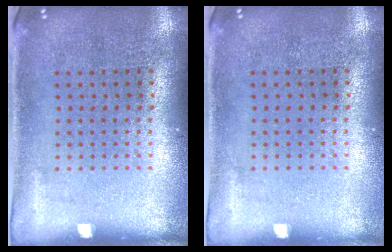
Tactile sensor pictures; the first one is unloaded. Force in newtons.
{"total": 0.0}